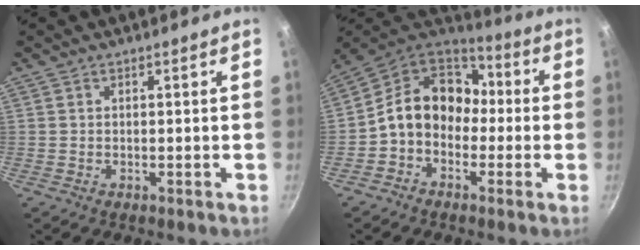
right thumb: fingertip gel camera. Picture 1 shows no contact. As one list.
[{"total": 14.2, "force": [-1.0, 11.4, 8.5], "torque": [-0.105, 0.051, -0.039]}]